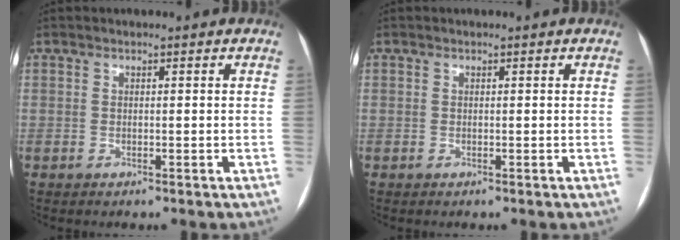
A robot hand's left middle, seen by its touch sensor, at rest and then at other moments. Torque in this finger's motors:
{"motor_torque": [0.00, -0.02, 0.00, 0.00]}